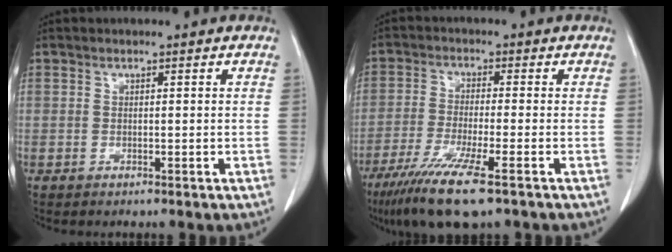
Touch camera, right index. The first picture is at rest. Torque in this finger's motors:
{"motor_torque": [1.21, -0.92, 0.63, 0.16]}